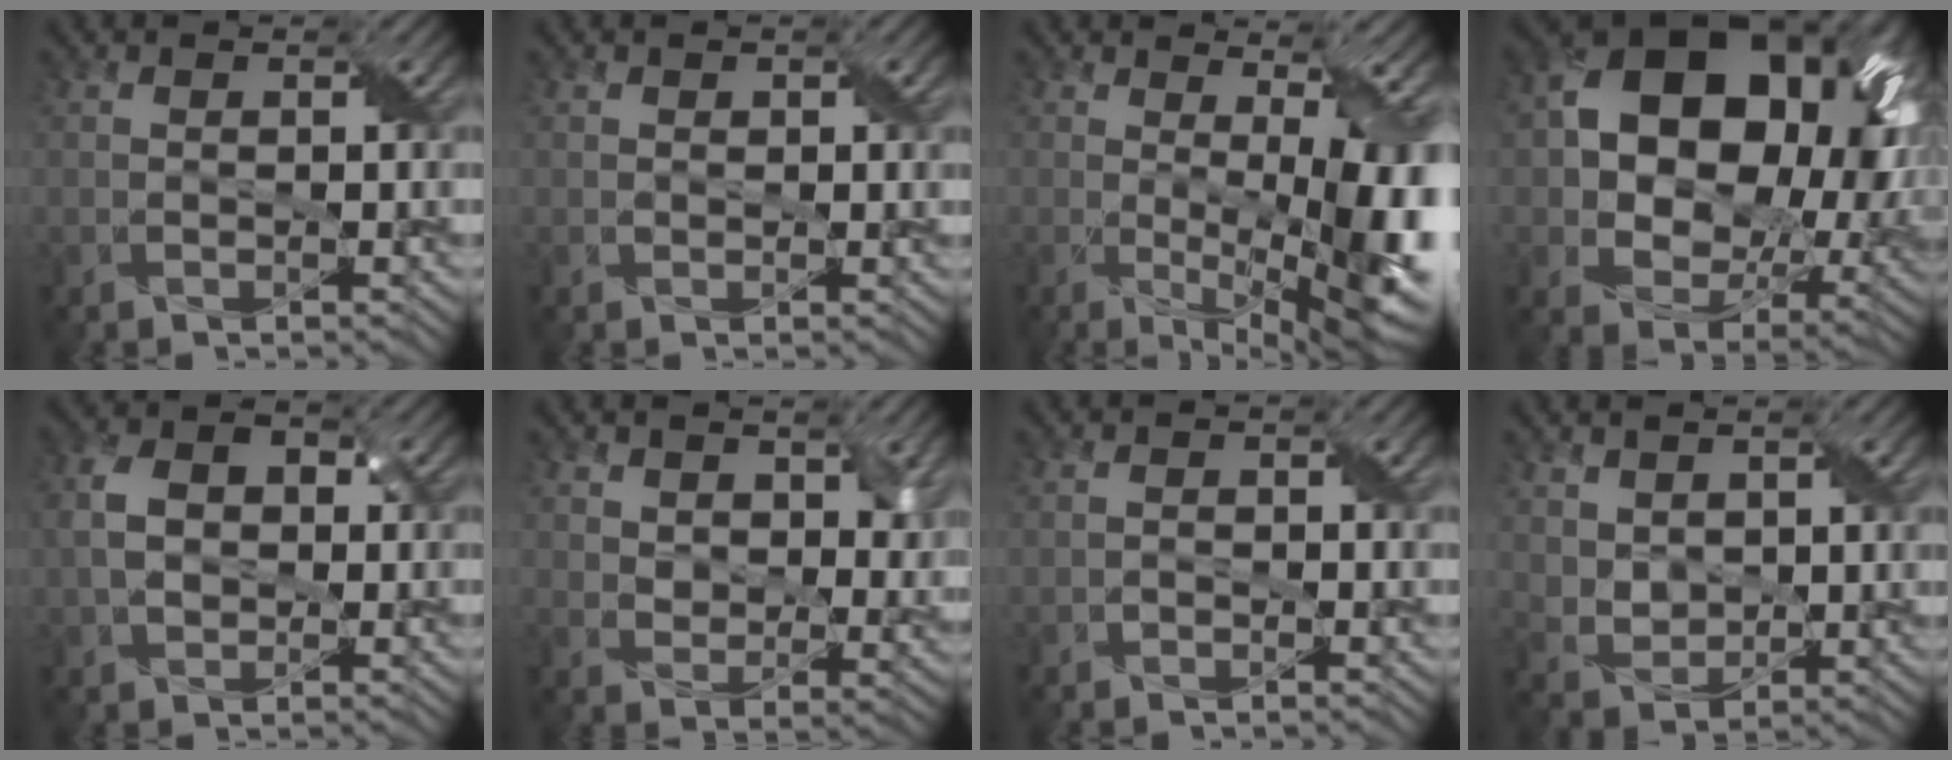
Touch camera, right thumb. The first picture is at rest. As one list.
[{"total": 1.0, "force": [0.4, 0.7, 0.5], "torque": [-0.011, -0.001, 0.008]}, {"total": 14.9, "force": [-0.6, 6.0, 13.6], "torque": [-0.170, -0.014, 0.016]}, {"total": 16.7, "force": [3.1, 12.2, 11.0], "torque": [-0.178, 0.004, 0.065]}, {"total": 6.0, "force": [0.5, 4.2, 4.2], "torque": [-0.089, 0.012, 0.004]}, {"total": 6.0, "force": [3.2, 3.8, 3.4], "torque": [-0.079, -0.007, 0.061]}, {"total": 0.8, "force": [-0.4, 0.4, 0.5], "torque": [-0.009, 0.002, -0.007]}, {"total": 3.9, "force": [2.3, 2.5, 1.9], "torque": [-0.055, -0.007, 0.051]}]